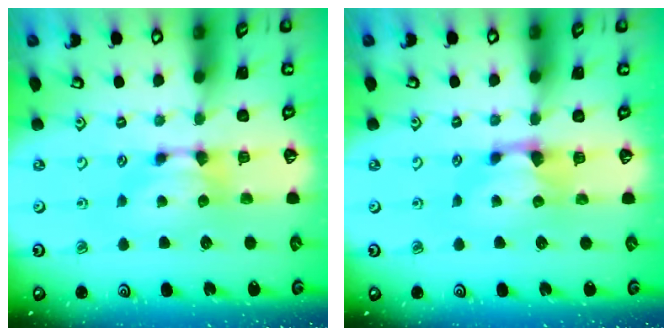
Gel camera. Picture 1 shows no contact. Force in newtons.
{"total": 0.6, "press": 0.0, "slide": 0.6}